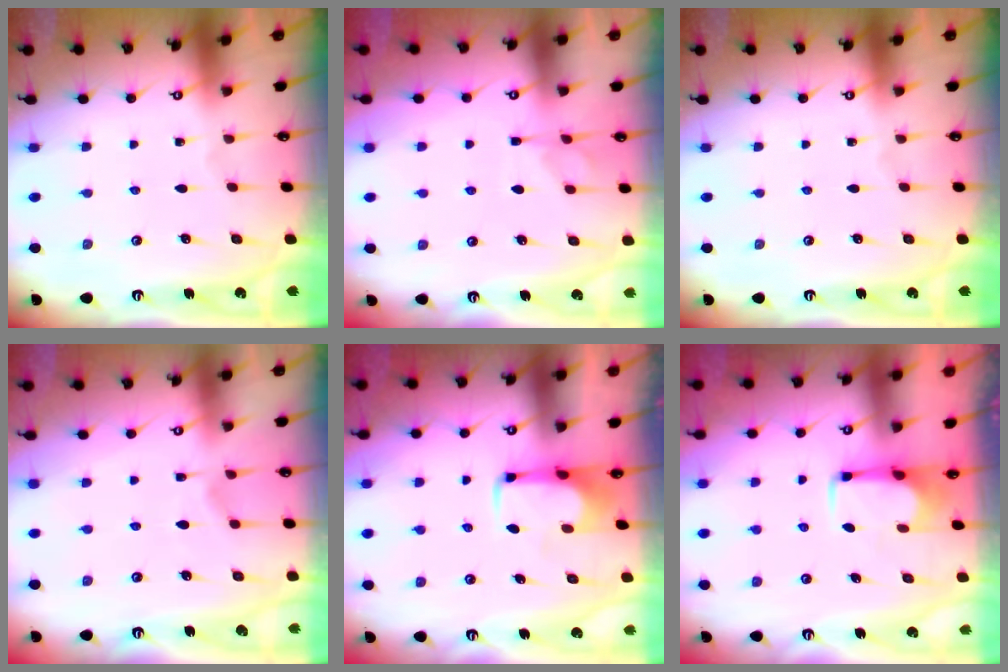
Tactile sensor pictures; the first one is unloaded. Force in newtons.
{"total": 1.4, "press": 0.9, "slide": 1.0}
{"total": 0.0}
{"total": 2.0, "press": 1.5, "slide": 1.3}
{"total": 1.3, "press": 1.2, "slide": 0.3}
{"total": 2.8, "press": 2.8, "slide": 0.4}